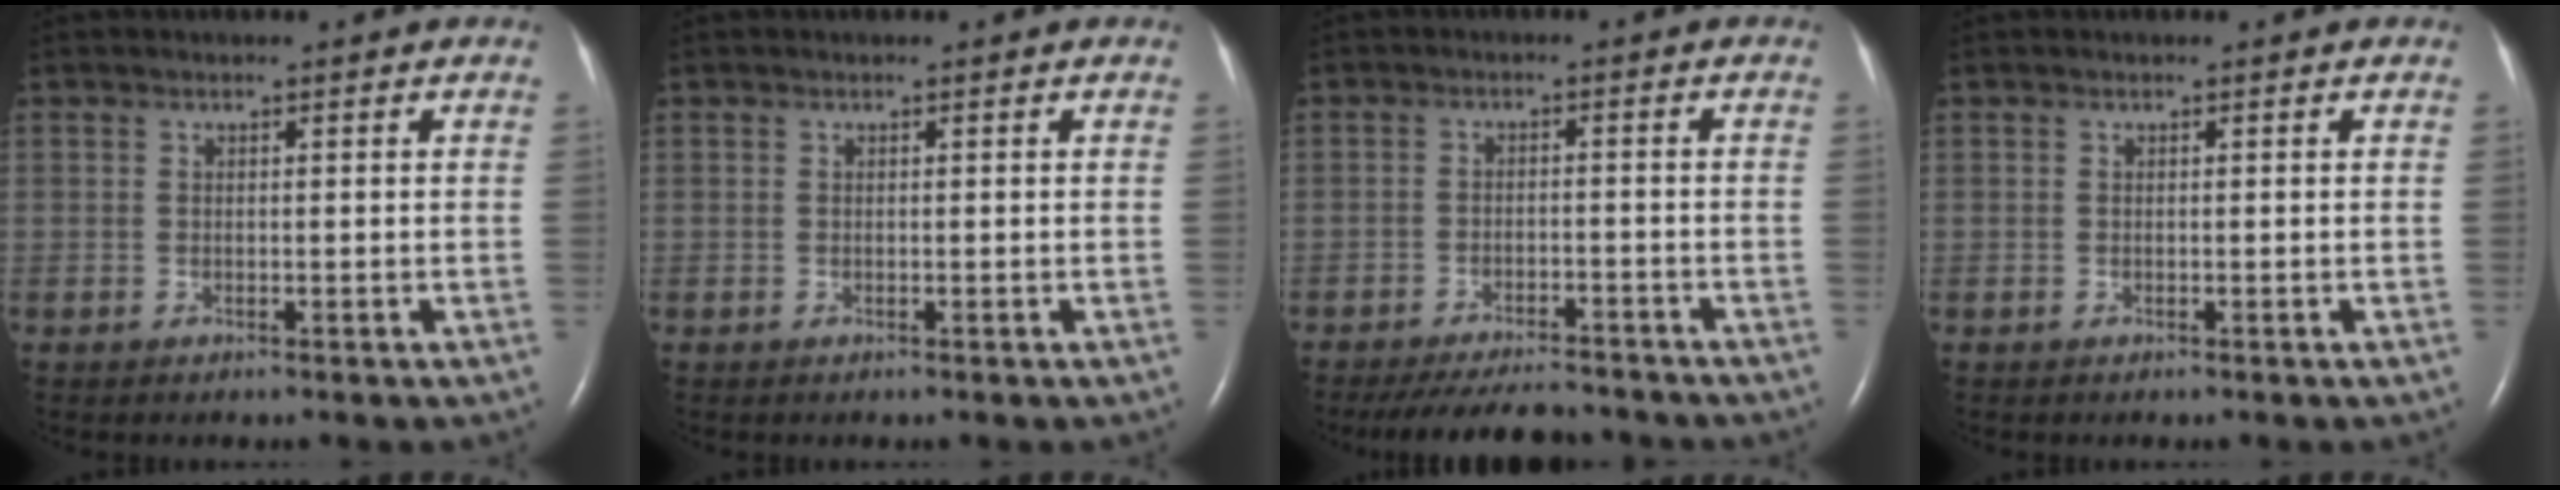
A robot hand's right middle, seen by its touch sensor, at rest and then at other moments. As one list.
[{"total": 0.0}, {"total": 10.7, "force": [-9.8, 2.1, 3.6], "torque": [-0.060, -0.007, -0.139]}, {"total": 0.0}]